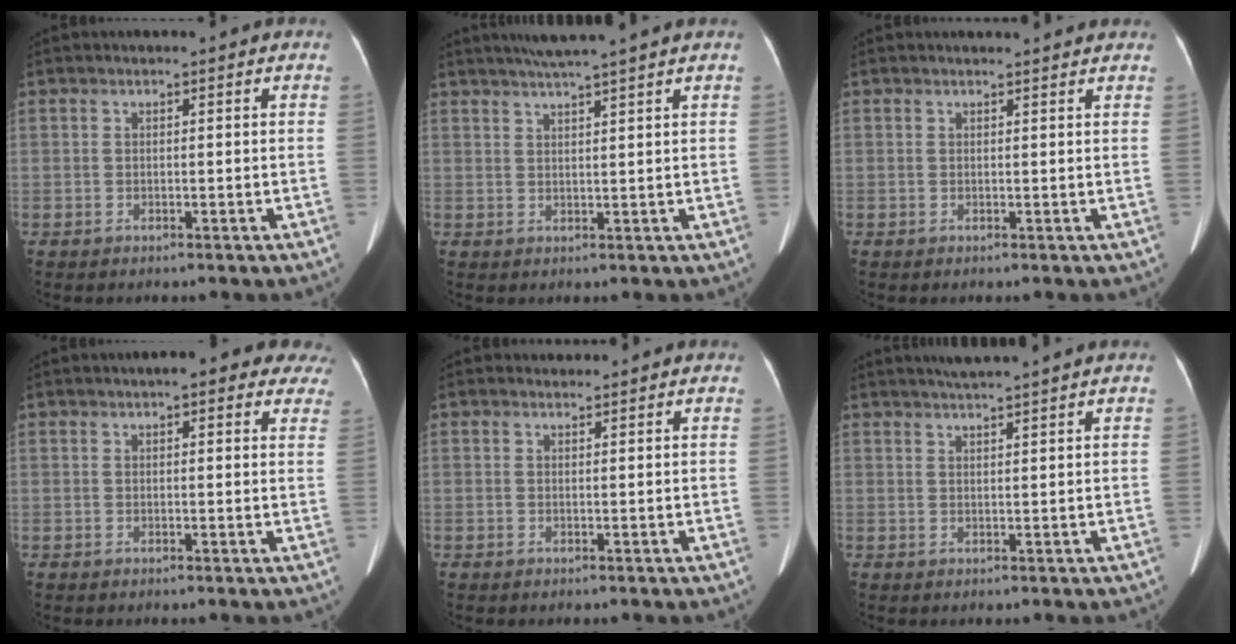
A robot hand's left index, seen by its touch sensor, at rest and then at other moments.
{"total": 6.1, "force": [5.0, -1.3, 3.2], "torque": [-0.051, 0.016, 0.077]}
{"total": 2.4, "force": [2.4, 0.5, 0.3], "torque": [-0.008, 0.016, 0.024]}
{"total": 10.3, "force": [8.4, 3.1, 5.1], "torque": [-0.027, 0.006, 0.081]}
{"total": 0.9, "force": [0.8, 0.3, -0.3], "torque": [-0.004, 0.007, 0.012]}
{"total": 5.7, "force": [5.0, -1.0, 2.5], "torque": [-0.040, 0.020, 0.073]}